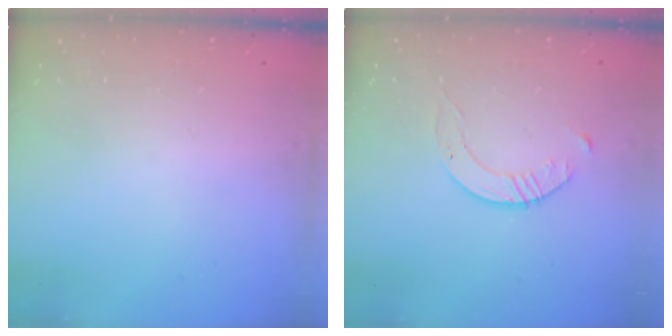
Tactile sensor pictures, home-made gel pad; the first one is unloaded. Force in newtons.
{"total": 3.1, "press": 3.1, "slide": 0.4}